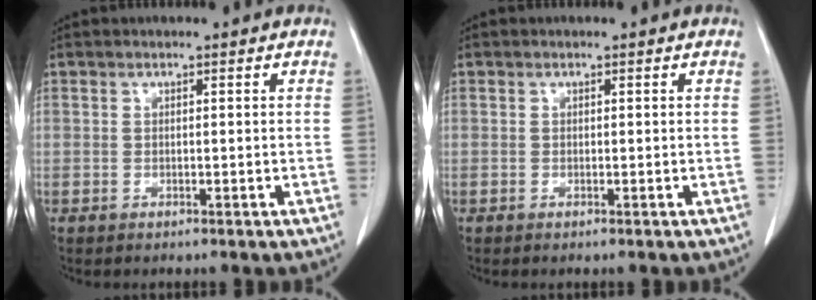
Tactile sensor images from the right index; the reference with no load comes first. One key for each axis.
{"total": 0.0}